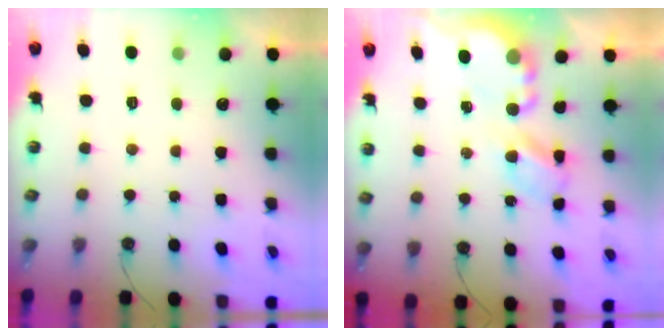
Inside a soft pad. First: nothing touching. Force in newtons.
{"total": 5.4, "press": 5.4, "slide": 0.1}